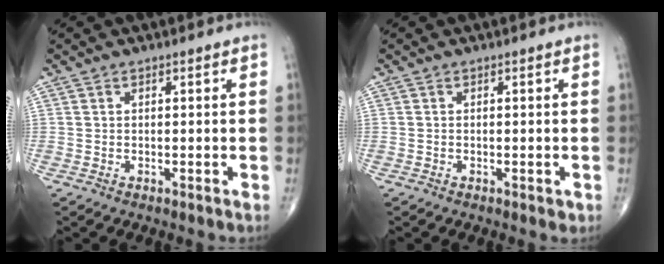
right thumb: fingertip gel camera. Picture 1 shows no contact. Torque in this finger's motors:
{"motor_torque": [-0.09, 0.01, -0.09, -0.03, 0.01]}